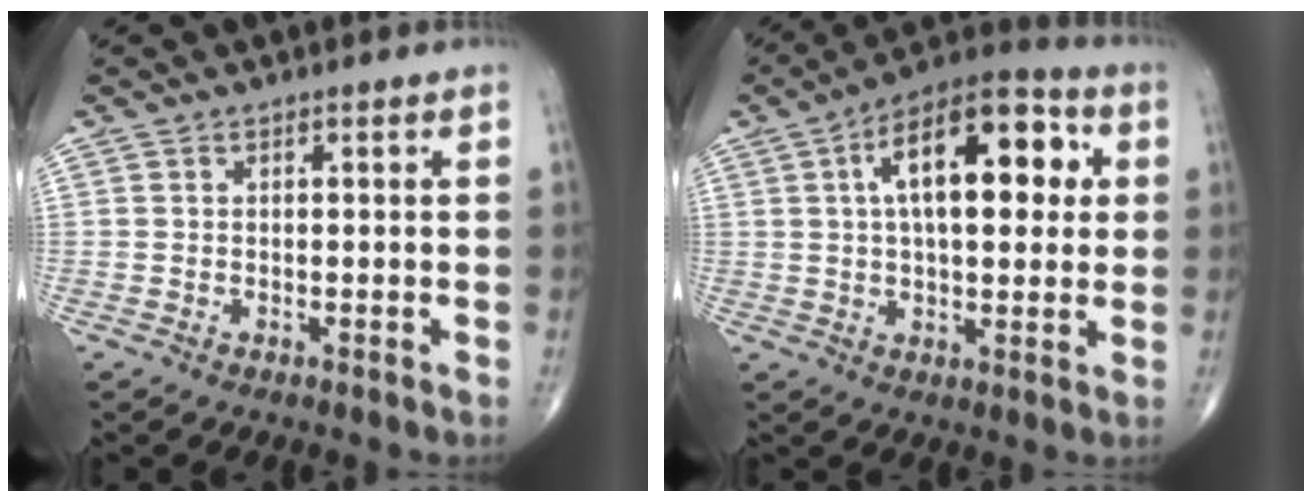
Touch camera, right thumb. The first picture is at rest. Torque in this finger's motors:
{"motor_torque": [1.08, 3.93, 1.89, 0.35, 0.15]}